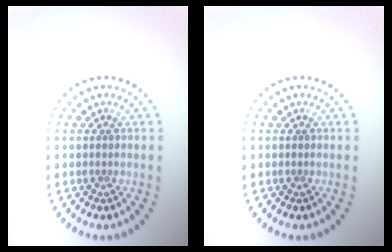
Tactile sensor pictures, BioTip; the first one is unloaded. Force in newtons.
{"total": 0.0}